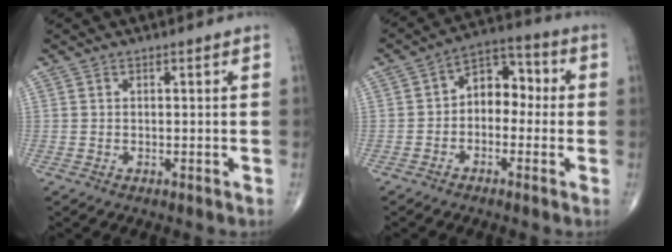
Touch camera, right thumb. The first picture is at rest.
{"total": 8.4, "force": [-0.4, 5.8, 6.0], "torque": [-0.057, 0.038, -0.025]}